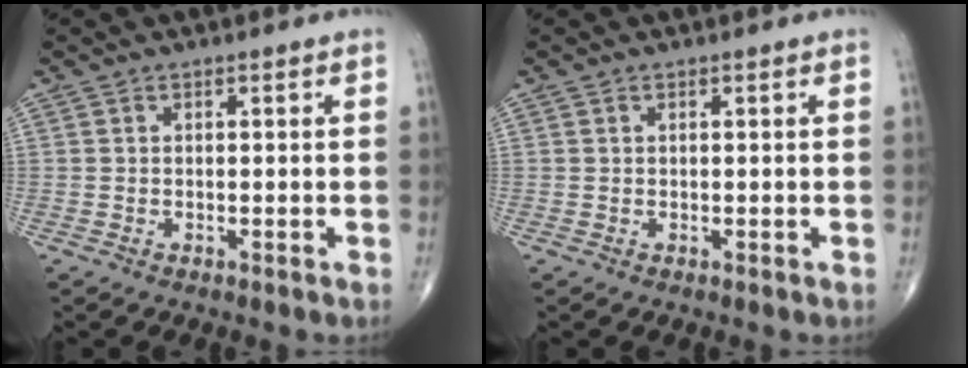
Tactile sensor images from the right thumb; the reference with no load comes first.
{"total": 0.0}